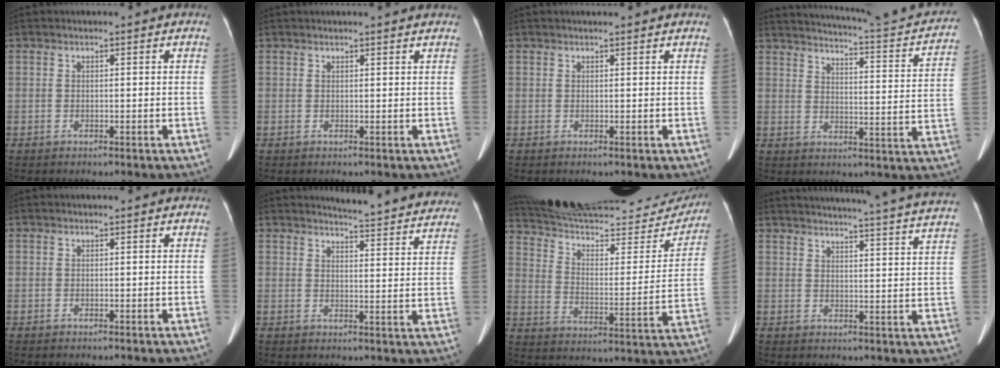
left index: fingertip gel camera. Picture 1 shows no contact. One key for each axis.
{"total": 3.6, "fx": 3.4, "fy": -0.2, "fz": 1.3, "tx": -0.015, "ty": 0.017, "tz": 0.034}
{"total": 2.5, "fx": 2.4, "fy": 0.1, "fz": 0.8, "tx": -0.009, "ty": 0.016, "tz": 0.026}
{"total": 21.9, "fx": 20.3, "fy": 1.7, "fz": 8.0, "tx": -0.114, "ty": -0.049, "tz": 0.240}
{"total": 0.0}
{"total": 18.8, "fx": 18.1, "fy": 1.6, "fz": 4.7, "tx": -0.049, "ty": -0.069, "tz": 0.194}
{"total": 31.2, "fx": 28.8, "fy": 5.9, "fz": 10.4, "tx": -0.180, "ty": -0.053, "tz": 0.390}
{"total": 29.8, "fx": 28.3, "fy": -0.2, "fz": 9.3, "tx": -0.139, "ty": -0.070, "tz": 0.331}